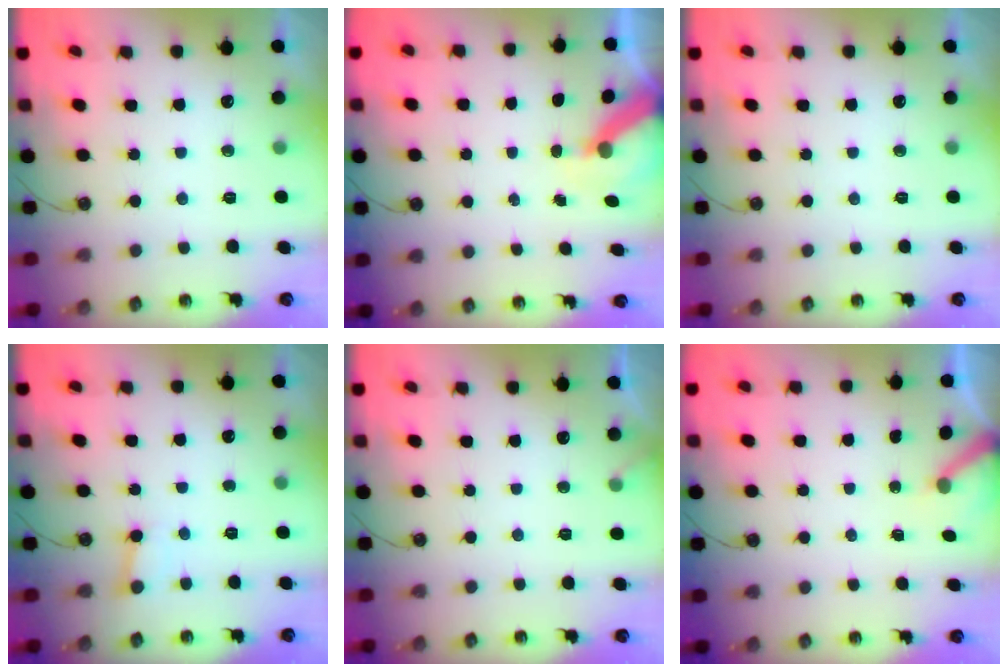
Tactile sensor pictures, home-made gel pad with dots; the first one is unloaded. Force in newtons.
{"total": 7.2, "press": 7.2, "slide": 0.9}
{"total": 0.0}
{"total": 2.0, "press": 2.0, "slide": 0.2}
{"total": 2.4, "press": 2.4, "slide": 0.2}
{"total": 2.9, "press": 2.9, "slide": 0.3}